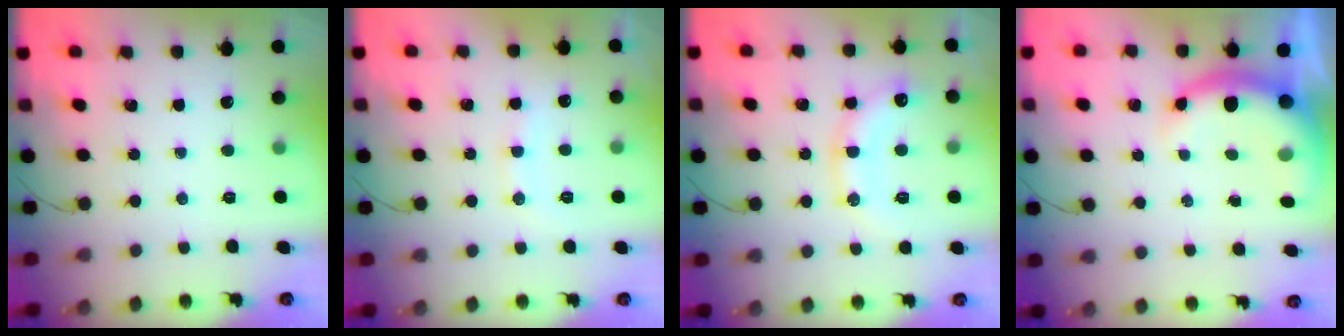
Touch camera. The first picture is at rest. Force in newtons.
{"total": 8.0, "press": 7.9, "slide": 1.0}
{"total": 13.3, "press": 13.3, "slide": 0.9}
{"total": 7.9, "press": 7.8, "slide": 1.5}